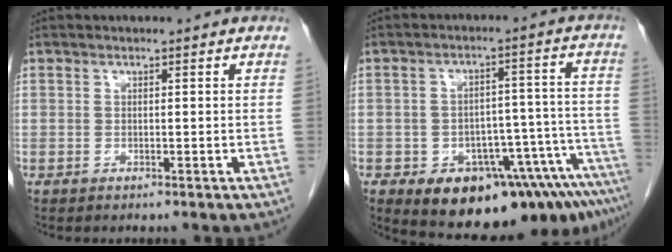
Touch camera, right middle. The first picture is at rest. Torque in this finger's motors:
{"motor_torque": [1.10, -1.04, 0.22, 0.09]}